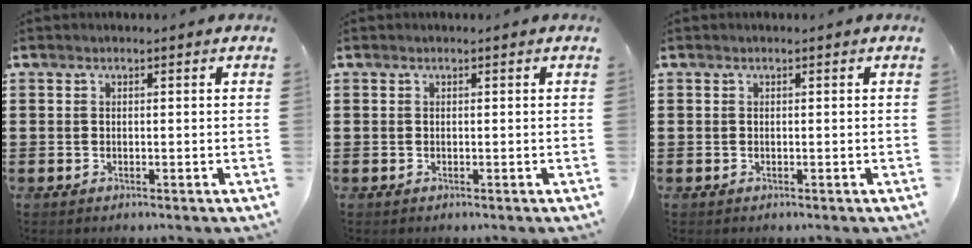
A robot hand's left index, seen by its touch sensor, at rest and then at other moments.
{"total": 0.0}
{"total": 0.0}